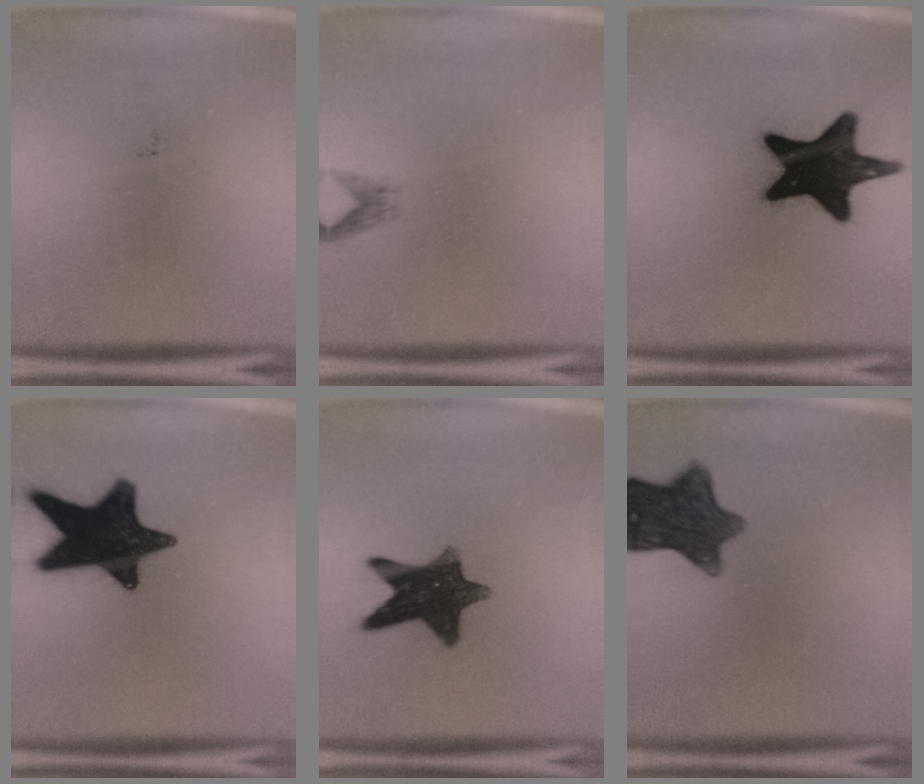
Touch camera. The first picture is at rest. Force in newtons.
{"total": 1.1}
{"total": 19.1}
{"total": 18.1}
{"total": 11.9}
{"total": 10.8}